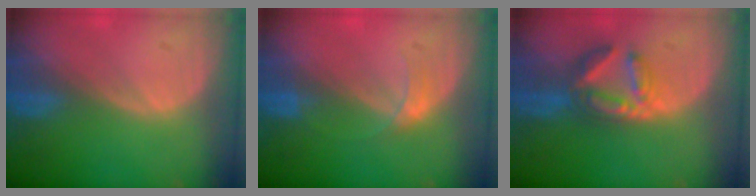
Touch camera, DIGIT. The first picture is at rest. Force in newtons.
{"total": 2.1, "press": 2.1, "slide": 0.2}
{"total": 6.5, "press": 5.9, "slide": 2.9}